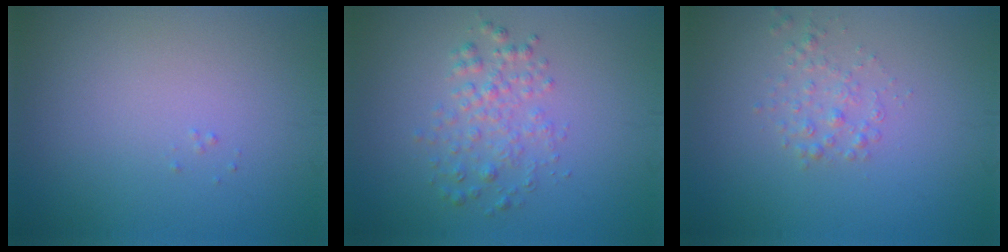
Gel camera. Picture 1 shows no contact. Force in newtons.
{"total": 2.5, "press": 2.5, "slide": 0.0}
{"total": 1.4, "press": 1.4, "slide": 0.1}